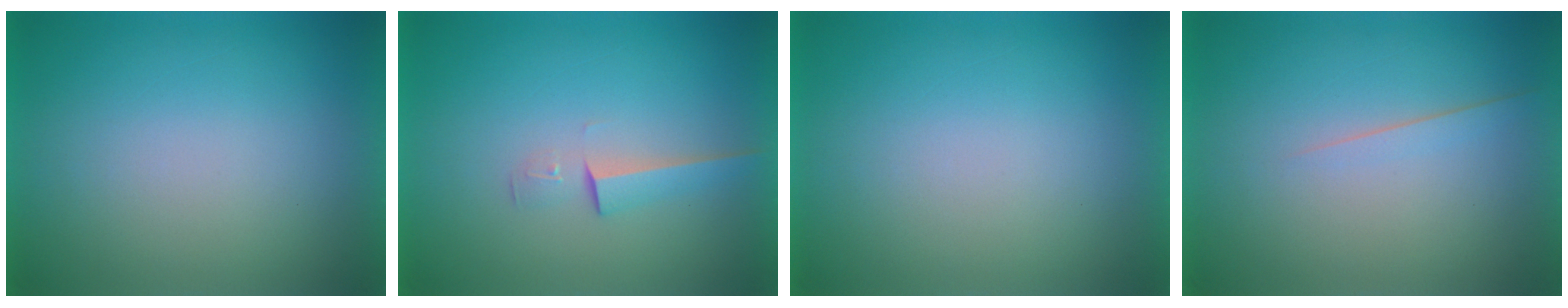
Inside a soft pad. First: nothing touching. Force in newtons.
{"total": 2.3}
{"total": 0.0}
{"total": 1.5}